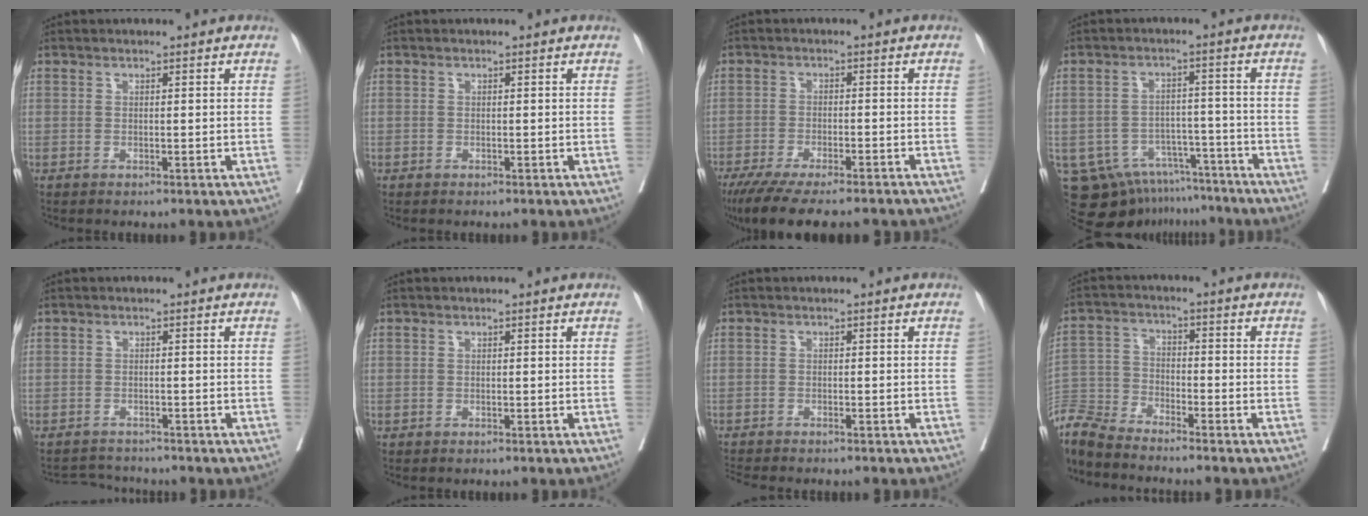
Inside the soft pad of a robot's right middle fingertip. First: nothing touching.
{"total": 1.1, "force": [-0.2, 1.0, -0.1], "torque": [0.006, 0.006, -0.008]}
{"total": 16.2, "force": [-13.8, 2.9, 8.0], "torque": [-0.137, -0.034, -0.195]}
{"total": 11.5, "force": [-8.9, 6.5, 3.1], "torque": [-0.051, 0.025, -0.124]}
{"total": 2.3, "force": [-2.1, 0.4, -0.9], "torque": [0.010, -0.011, -0.035]}
{"total": 0.9, "force": [0.0, 0.9, 0.0], "torque": [0.008, 0.004, -0.004]}
{"total": 2.3, "force": [-2.2, 0.2, 0.8], "torque": [-0.016, -0.007, -0.033]}
{"total": 8.1, "force": [-8.0, 0.6, 1.5], "torque": [-0.037, -0.006, -0.161]}